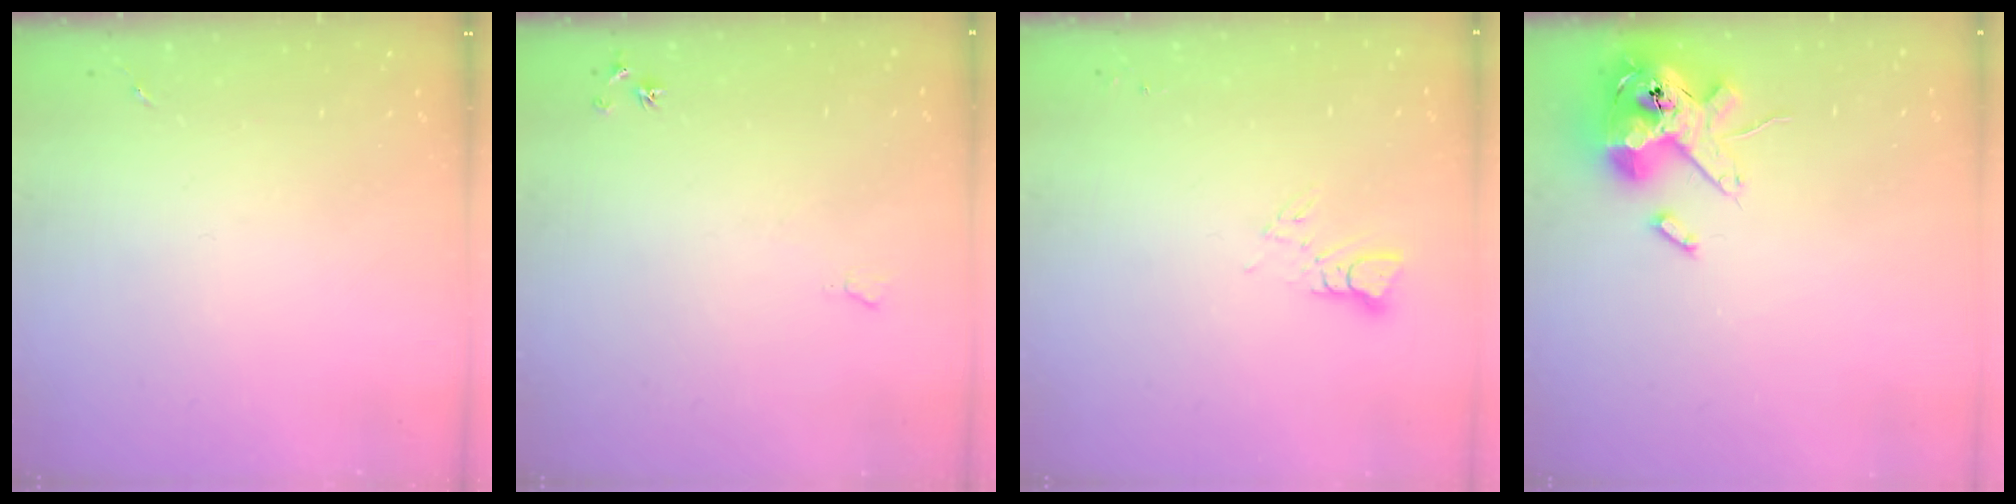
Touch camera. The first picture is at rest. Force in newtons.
{"total": 4.7, "press": 4.7, "slide": 0.7}
{"total": 3.0, "press": 3.0, "slide": 0.3}
{"total": 14.8, "press": 14.5, "slide": 2.9}